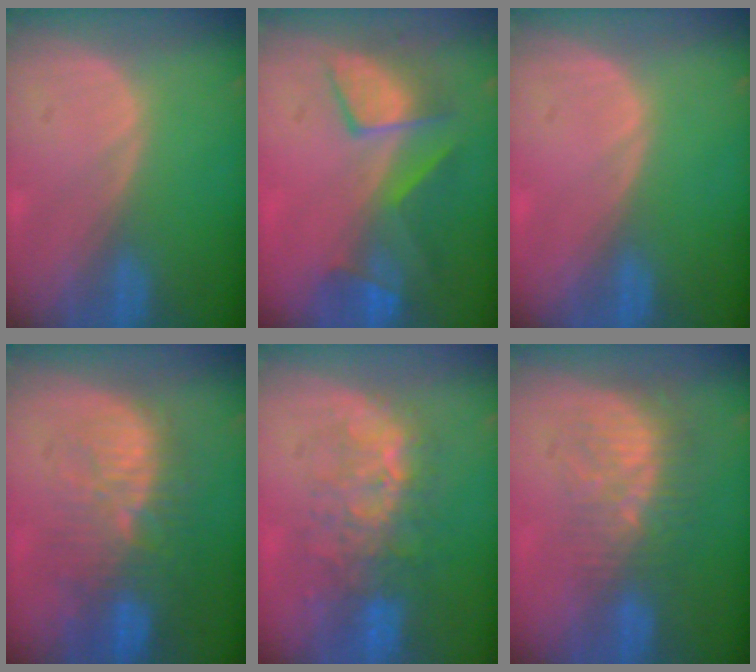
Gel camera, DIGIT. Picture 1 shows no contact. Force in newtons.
{"total": 7.6, "press": 7.5, "slide": 1.2}
{"total": 0.0}
{"total": 11.4, "press": 9.9, "slide": 5.6}
{"total": 9.3, "press": 8.4, "slide": 4.1}
{"total": 8.9, "press": 7.5, "slide": 4.9}